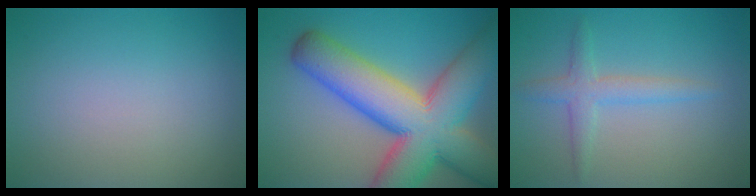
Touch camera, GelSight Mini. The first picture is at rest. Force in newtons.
{"total": 14.5, "press": 14.5, "slide": 0.7}
{"total": 2.5, "press": 2.5, "slide": 0.0}